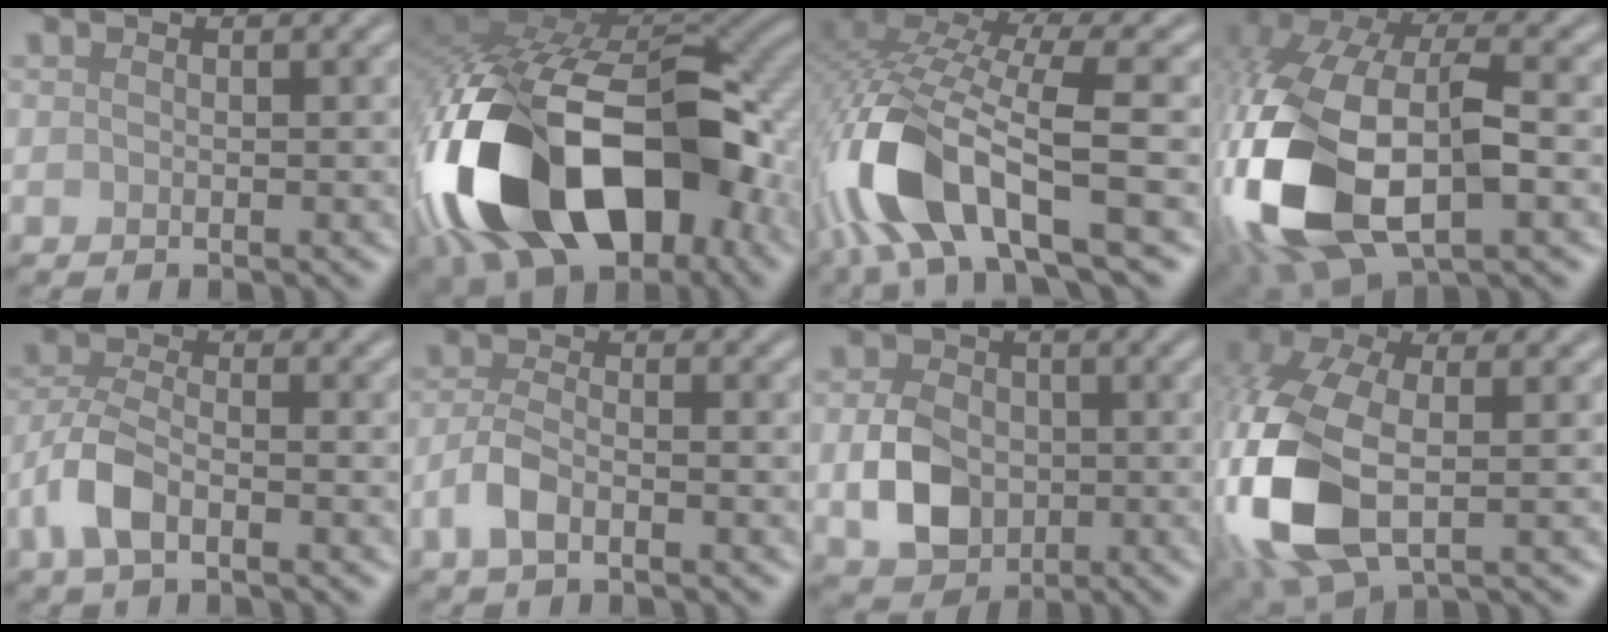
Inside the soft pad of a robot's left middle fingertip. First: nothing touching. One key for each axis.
{"total": 19.1, "fx": -6.7, "fy": 10.4, "fz": 14.5, "tx": -0.291, "ty": -0.021, "tz": -0.102}
{"total": 11.8, "fx": -4.0, "fy": 4.6, "fz": 10.1, "tx": -0.224, "ty": -0.003, "tz": -0.079}
{"total": 15.3, "fx": -4.2, "fy": 8.0, "fz": 12.4, "tx": -0.293, "ty": -0.023, "tz": -0.076}
{"total": 4.6, "fx": -2.2, "fy": 2.2, "fz": 3.4, "tx": -0.073, "ty": 0.004, "tz": -0.055}
{"total": 3.0, "fx": -1.7, "fy": 1.2, "fz": 2.2, "tx": -0.044, "ty": 0.007, "tz": -0.043}
{"total": 5.4, "fx": -1.0, "fy": 4.2, "fz": 3.2, "tx": -0.071, "ty": 0.002, "tz": -0.023}
{"total": 12.3, "fx": -2.5, "fy": 6.7, "fz": 10.0, "tx": -0.266, "ty": -0.017, "tz": -0.047}